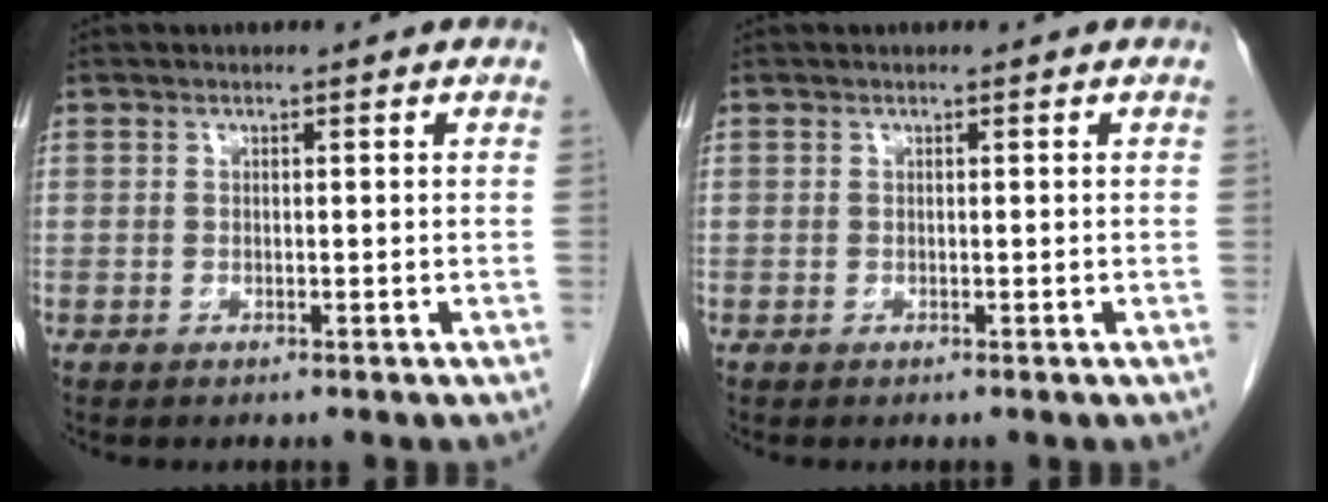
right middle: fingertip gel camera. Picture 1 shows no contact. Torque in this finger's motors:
{"motor_torque": [-0.01, 0.16, -0.02, -0.01]}